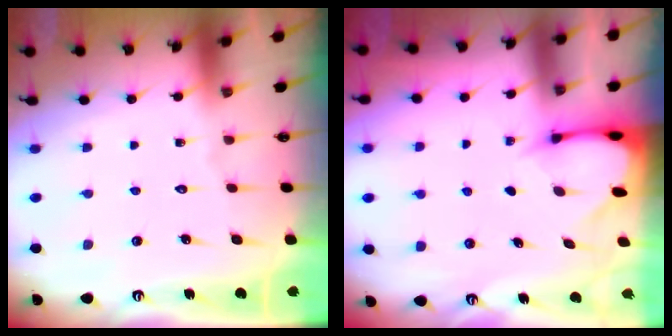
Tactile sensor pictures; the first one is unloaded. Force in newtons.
{"total": 2.7, "press": 2.7, "slide": 0.3}